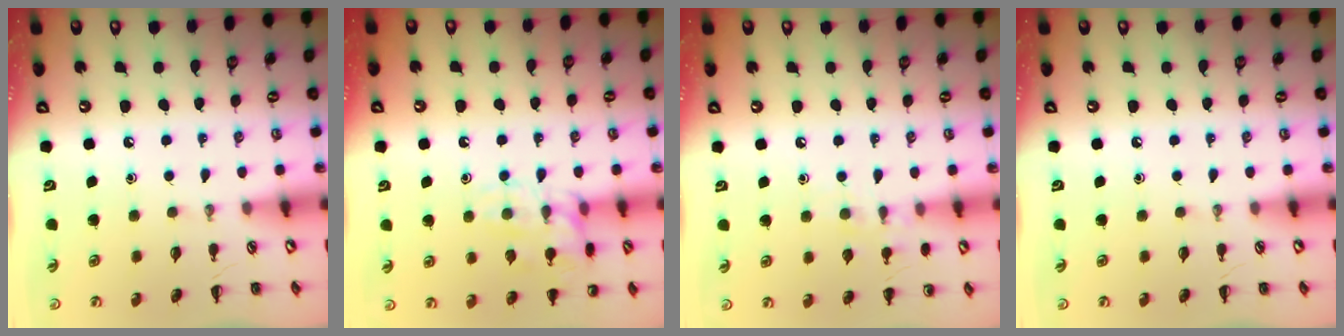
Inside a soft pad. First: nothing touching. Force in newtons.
{"total": 13.7, "press": 13.7, "slide": 0.8}
{"total": 7.4, "press": 7.1, "slide": 2.0}
{"total": 0.0}